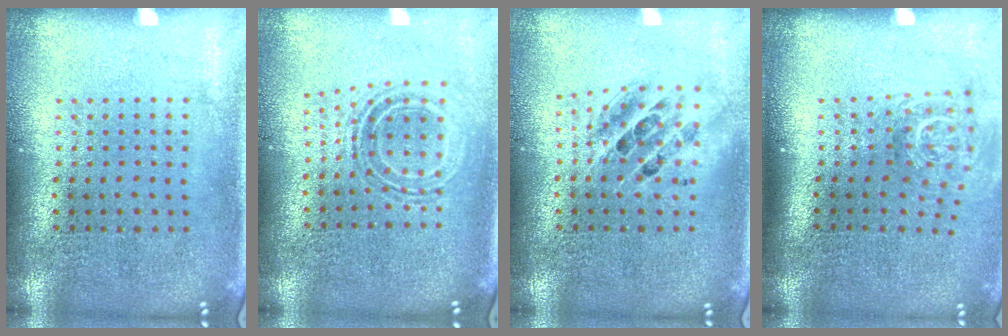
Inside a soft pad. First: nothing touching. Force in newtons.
{"total": 0.8, "press": 0.8, "slide": 0.4}
{"total": 1.6, "press": 1.3, "slide": 0.8}
{"total": 1.8, "press": 1.3, "slide": 1.2}